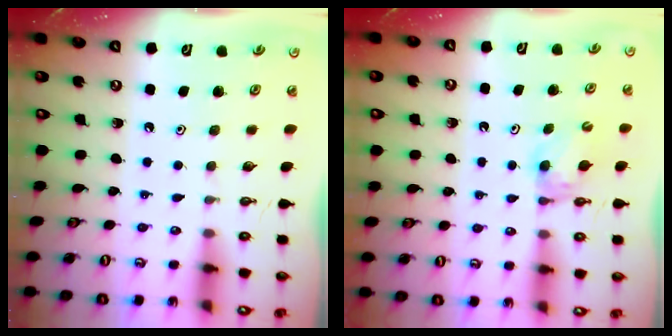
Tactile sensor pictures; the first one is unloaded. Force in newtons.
{"total": 5.1, "press": 5.0, "slide": 0.6}